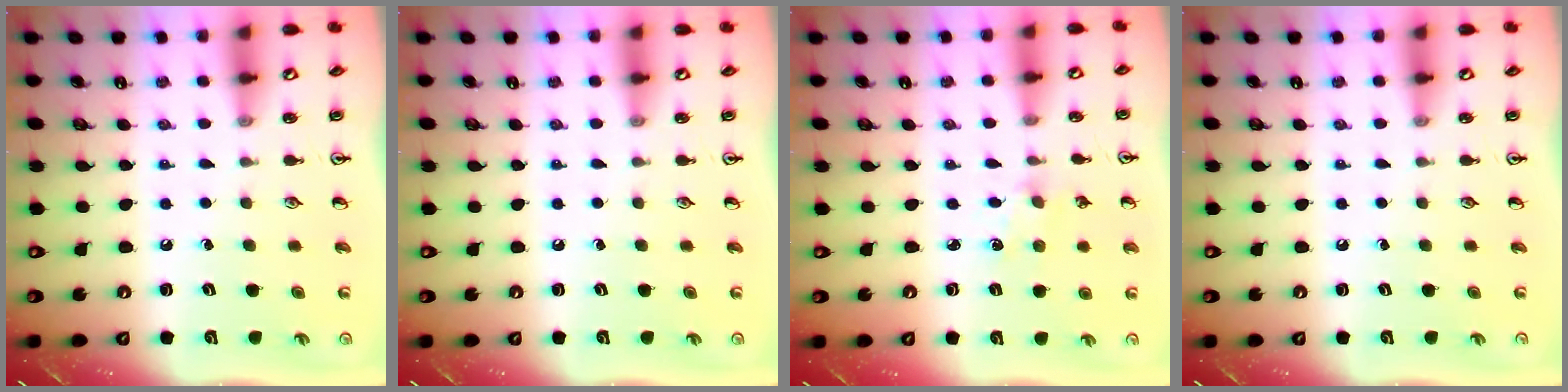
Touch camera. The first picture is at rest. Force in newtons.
{"total": 0.0}
{"total": 1.3, "press": 1.3, "slide": 0.2}
{"total": 0.0}